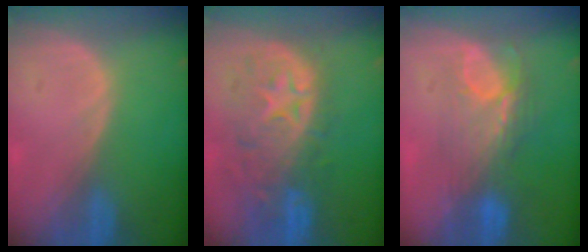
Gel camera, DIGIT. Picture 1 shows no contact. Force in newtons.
{"total": 11.1, "press": 9.9, "slide": 5.1}
{"total": 7.5, "press": 7.0, "slide": 2.7}